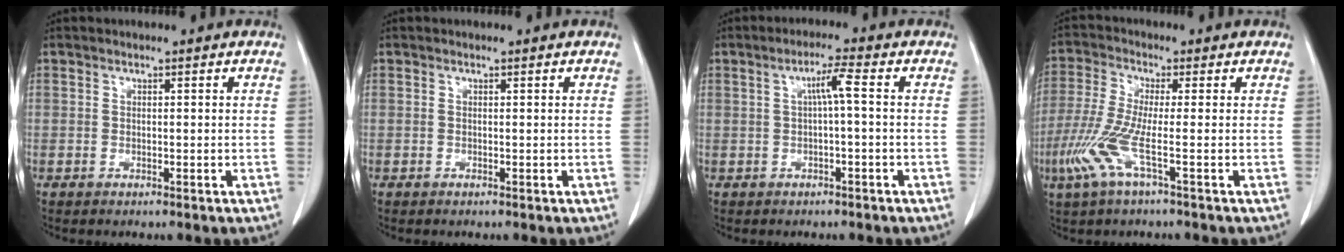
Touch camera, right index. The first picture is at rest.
{"total": 0.0}
{"total": 3.3, "force": [0.3, 0.0, 3.3], "torque": [-0.059, 0.011, 0.006]}
{"total": 7.4, "force": [-2.6, 0.4, 6.9], "torque": [-0.160, -0.013, -0.061]}